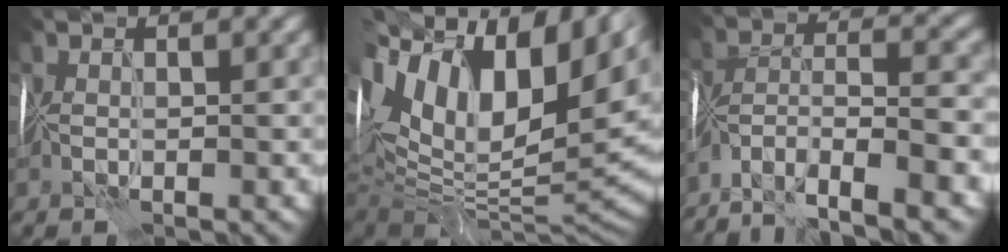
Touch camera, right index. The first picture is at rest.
{"total": 17.1, "force": [3.4, 8.9, 14.2], "torque": [-0.236, 0.001, 0.089]}
{"total": 8.8, "force": [-6.0, 2.9, 5.7], "torque": [-0.099, 0.013, -0.116]}